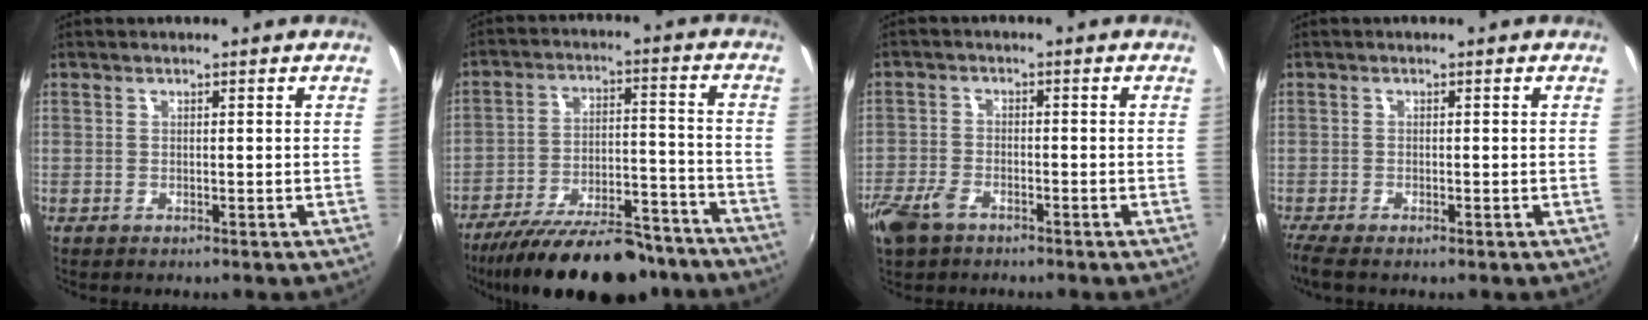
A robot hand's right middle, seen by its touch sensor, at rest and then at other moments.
{"total": 23.2, "force": [-19.1, 7.1, 11.2], "torque": [-0.200, -0.016, -0.271]}
{"total": 7.1, "force": [-4.6, 3.7, 3.8], "torque": [-0.102, -0.011, -0.092]}
{"total": 3.5, "force": [-2.7, 0.7, 2.2], "torque": [-0.054, -0.016, -0.051]}